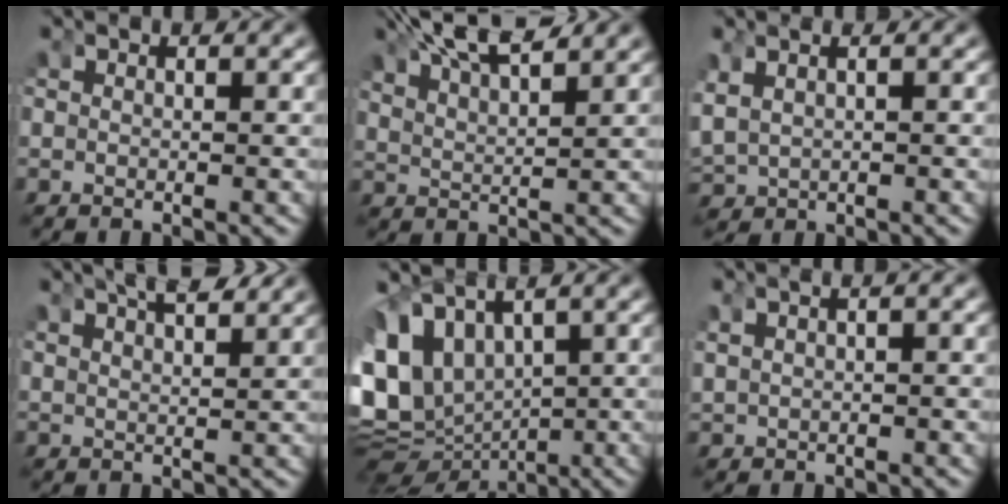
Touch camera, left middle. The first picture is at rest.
{"total": 6.6, "force": [5.1, 2.4, 3.4], "torque": [-0.079, 0.006, 0.083]}
{"total": 2.8, "force": [0.3, 2.4, 1.3], "torque": [-0.051, -0.005, 0.015]}
{"total": 5.3, "force": [4.2, 1.7, 2.8], "torque": [-0.044, 0.007, 0.068]}
{"total": 12.3, "force": [-2.3, 10.3, 6.3], "torque": [-0.176, -0.055, -0.023]}
{"total": 3.0, "force": [1.1, 1.8, 2.0], "torque": [-0.025, 0.022, 0.013]}